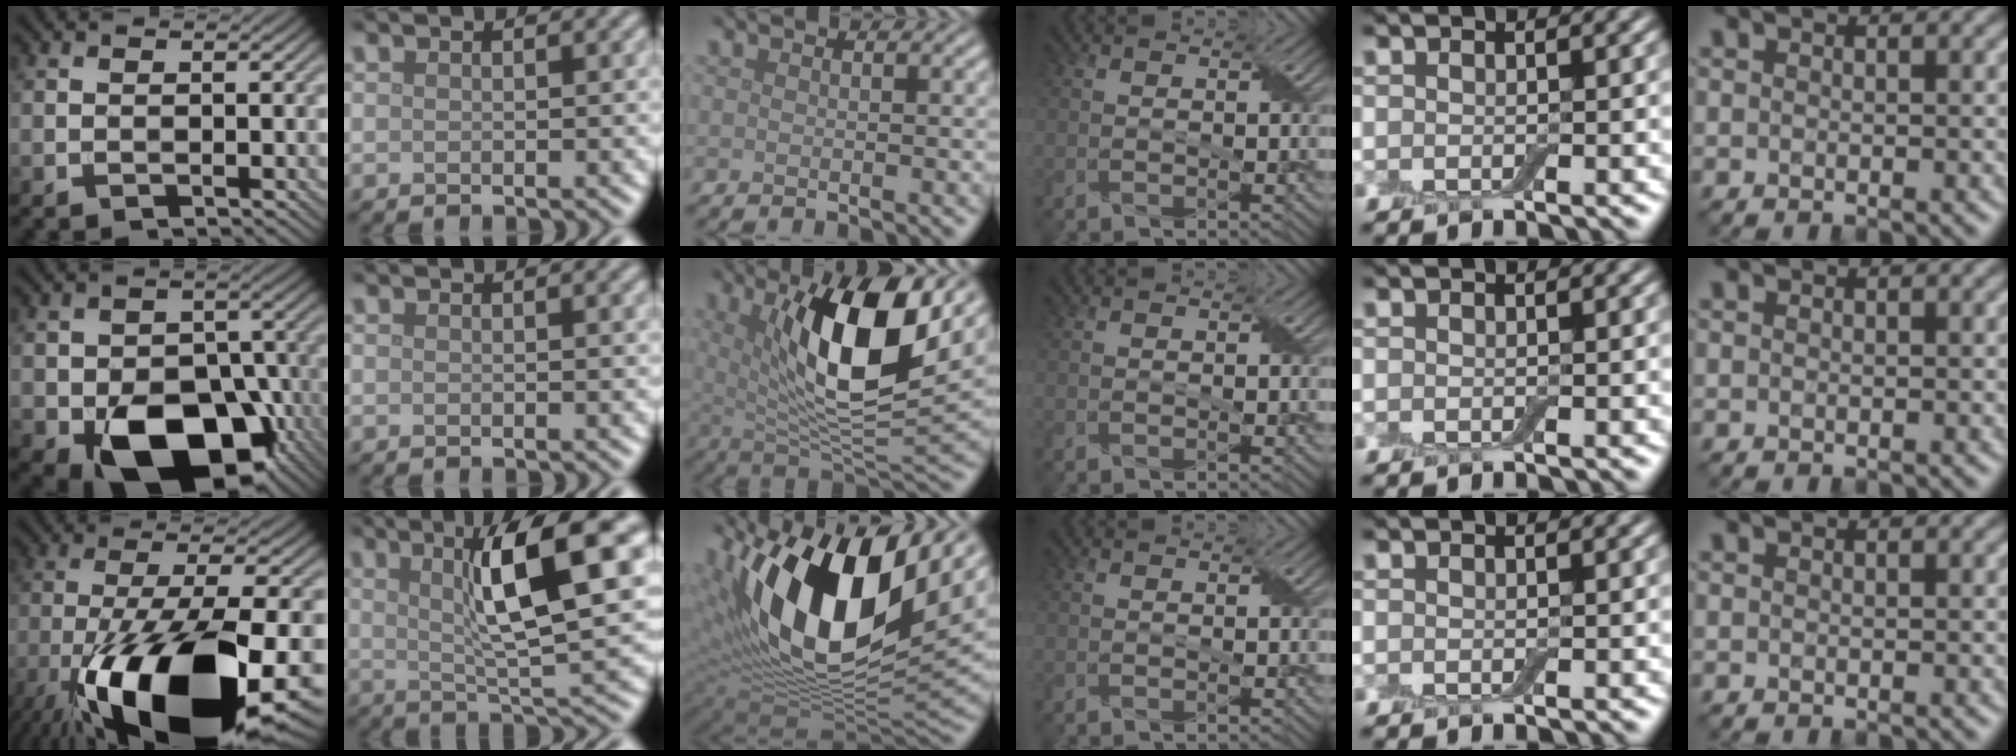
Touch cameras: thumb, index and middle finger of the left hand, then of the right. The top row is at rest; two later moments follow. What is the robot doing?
{"motion": "wrap", "object": "adhesive wrap"}